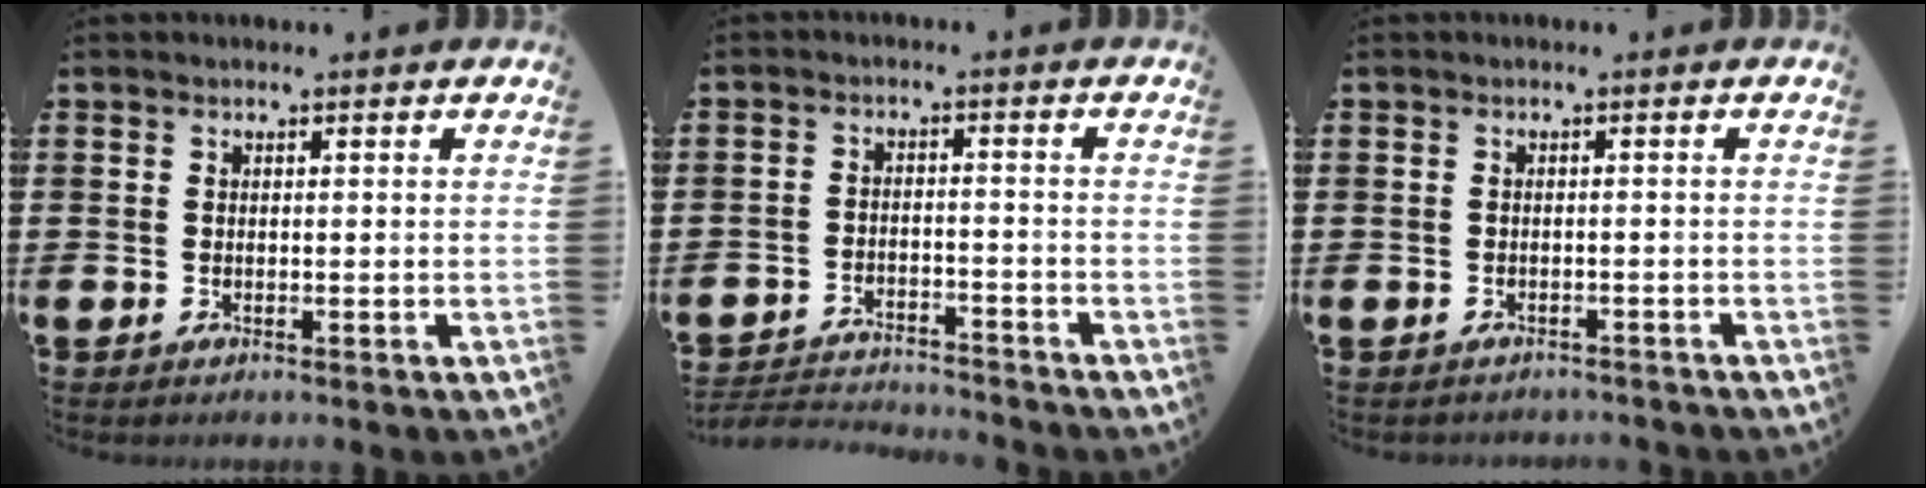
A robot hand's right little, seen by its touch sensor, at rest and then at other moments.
{"total": 2.8, "force": [-2.8, 0.2, 0.0], "torque": [-0.006, 0.004, -0.061]}
{"total": 0.6, "force": [-0.6, 0.1, -0.1], "torque": [-0.001, 0.001, -0.013]}